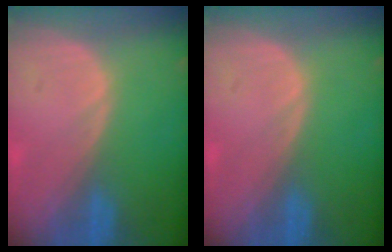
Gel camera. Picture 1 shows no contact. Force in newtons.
{"total": 0.0}